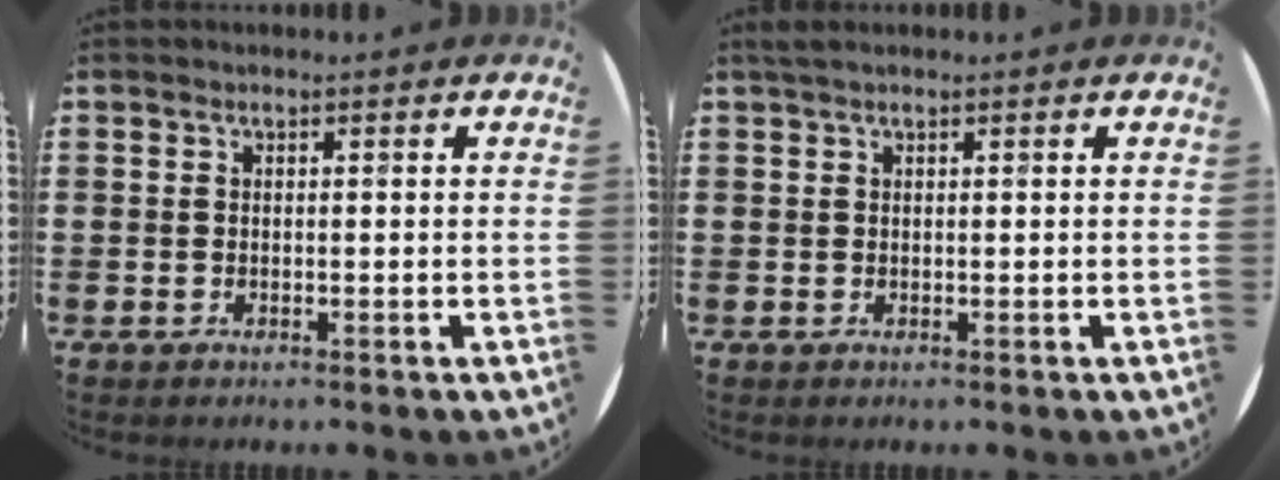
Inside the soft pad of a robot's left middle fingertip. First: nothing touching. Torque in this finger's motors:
{"motor_torque": [0.33, -0.33, 0.01, 0.00]}